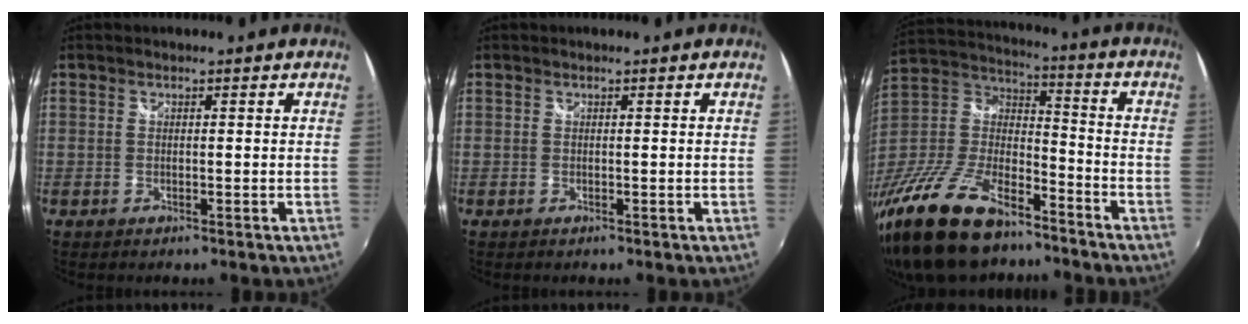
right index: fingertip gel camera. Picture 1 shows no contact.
{"total": 0.0}
{"total": 27.3, "force": [-18.3, 12.3, 16.1], "torque": [-0.358, -0.017, -0.313]}